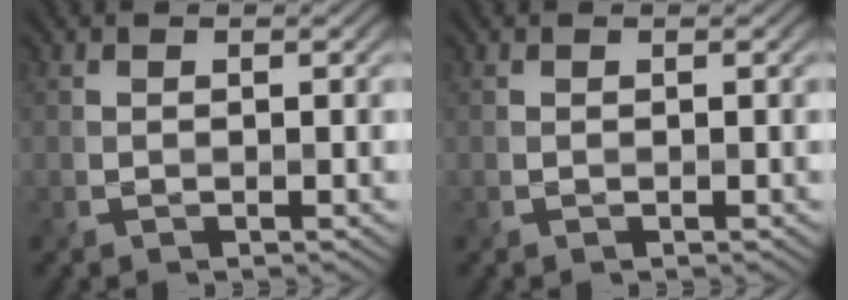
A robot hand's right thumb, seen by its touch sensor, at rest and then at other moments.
{"total": 0.0}